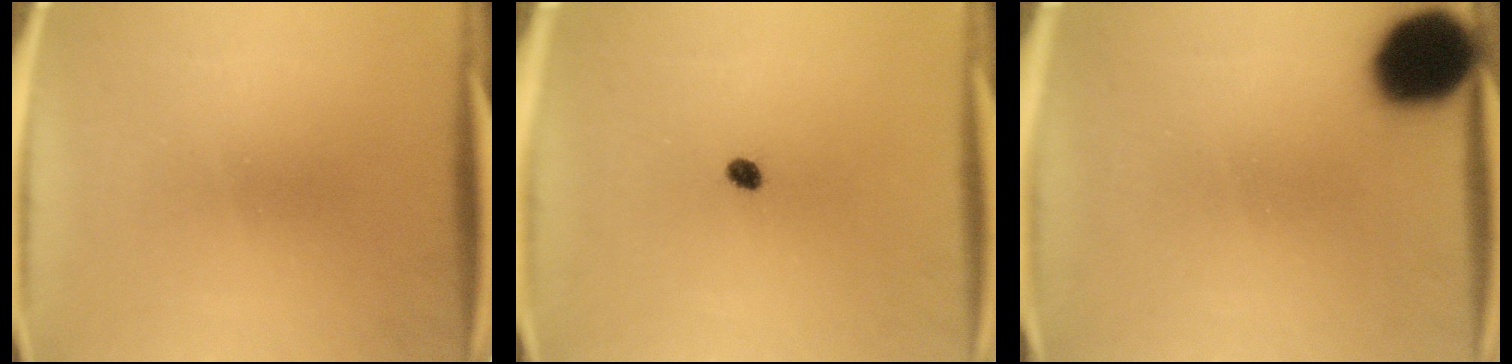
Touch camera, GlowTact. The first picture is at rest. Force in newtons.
{"total": 1.7}
{"total": 16.4}